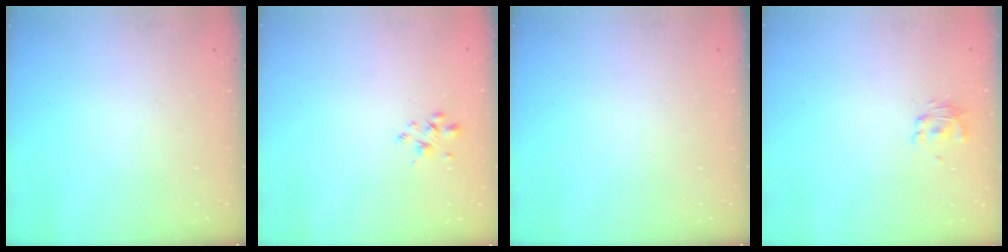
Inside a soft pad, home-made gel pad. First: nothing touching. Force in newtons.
{"total": 2.6, "press": 2.5, "slide": 0.7}
{"total": 0.0}
{"total": 2.9, "press": 2.8, "slide": 0.7}